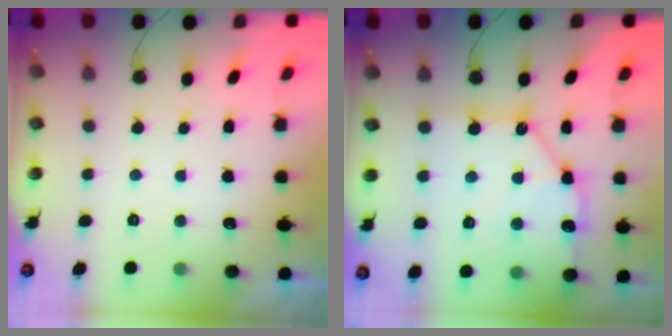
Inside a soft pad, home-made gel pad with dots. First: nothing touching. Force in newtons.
{"total": 13.6, "press": 13.5, "slide": 1.6}